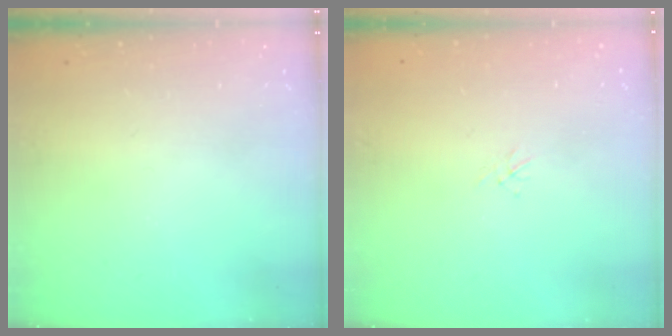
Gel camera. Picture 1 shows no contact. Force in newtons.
{"total": 1.1, "press": 1.0, "slide": 0.3}